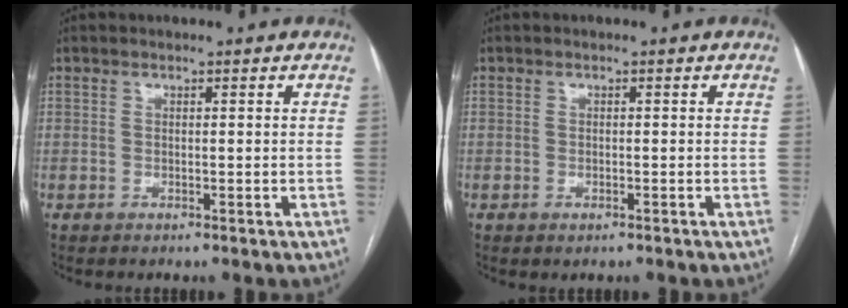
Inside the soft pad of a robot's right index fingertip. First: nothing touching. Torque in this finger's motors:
{"motor_torque": [0.47, -0.31, 0.01, -0.02]}